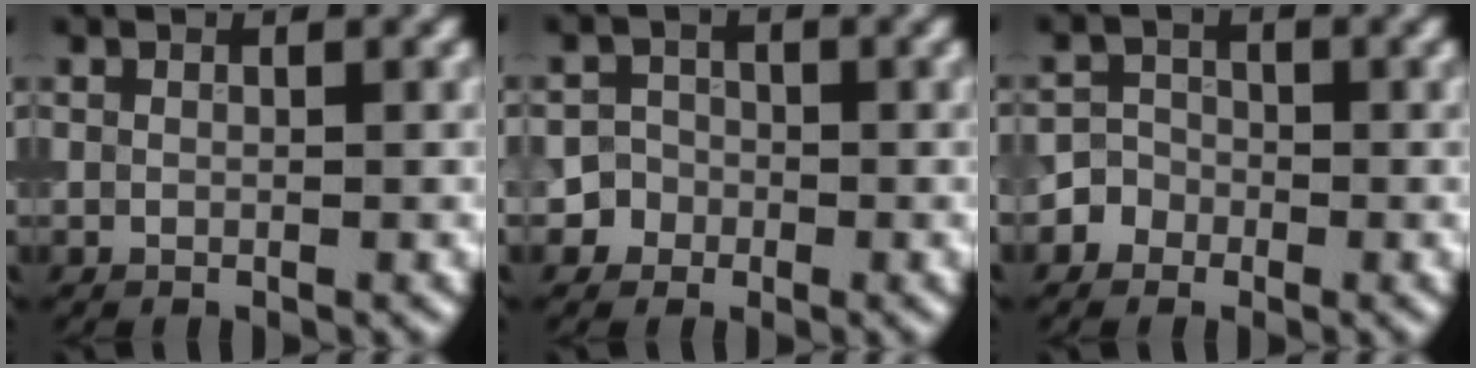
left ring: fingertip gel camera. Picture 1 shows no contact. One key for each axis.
{"total": 3.1, "fx": -1.5, "fy": 2.7, "fz": 0.1, "tx": 0.032, "ty": 0.002, "tz": -0.031}
{"total": 2.4, "fx": -1.3, "fy": 2.0, "fz": 0.2, "tx": 0.026, "ty": 0.005, "tz": -0.030}